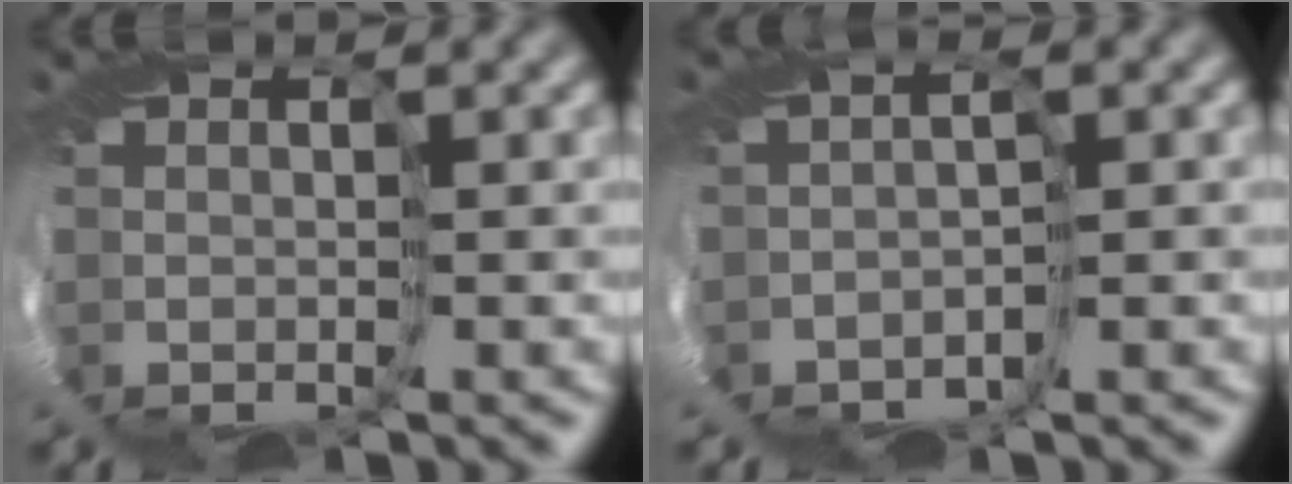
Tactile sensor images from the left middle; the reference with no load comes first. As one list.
[{"total": 2.5, "force": [-2.4, 0.6, 0.6], "torque": [-0.013, -0.009, -0.038]}]